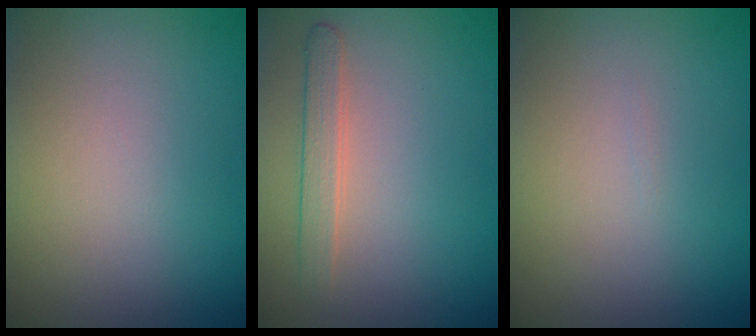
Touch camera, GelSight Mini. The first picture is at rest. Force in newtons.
{"total": 1.8, "press": 1.8, "slide": 0.1}
{"total": 0.0}